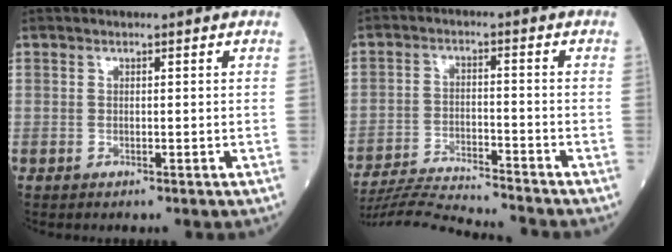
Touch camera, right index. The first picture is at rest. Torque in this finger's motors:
{"motor_torque": [-0.25, -0.03, 0.04, 0.02]}